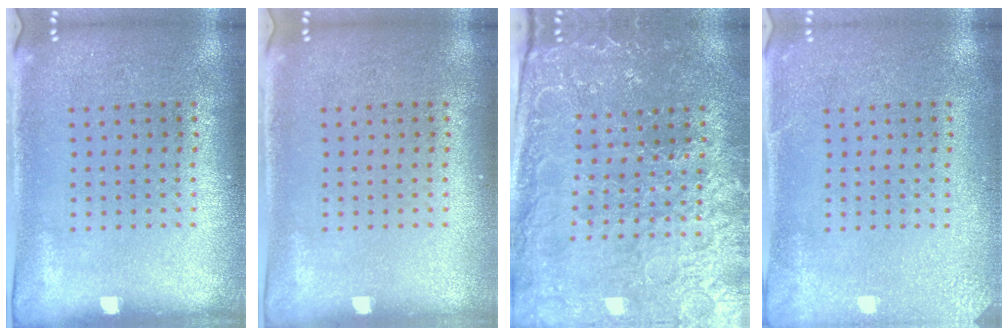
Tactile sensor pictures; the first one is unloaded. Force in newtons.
{"total": 0.0}
{"total": 3.3, "press": 3.3, "slide": 0.4}
{"total": 2.5, "press": 2.4, "slide": 0.3}